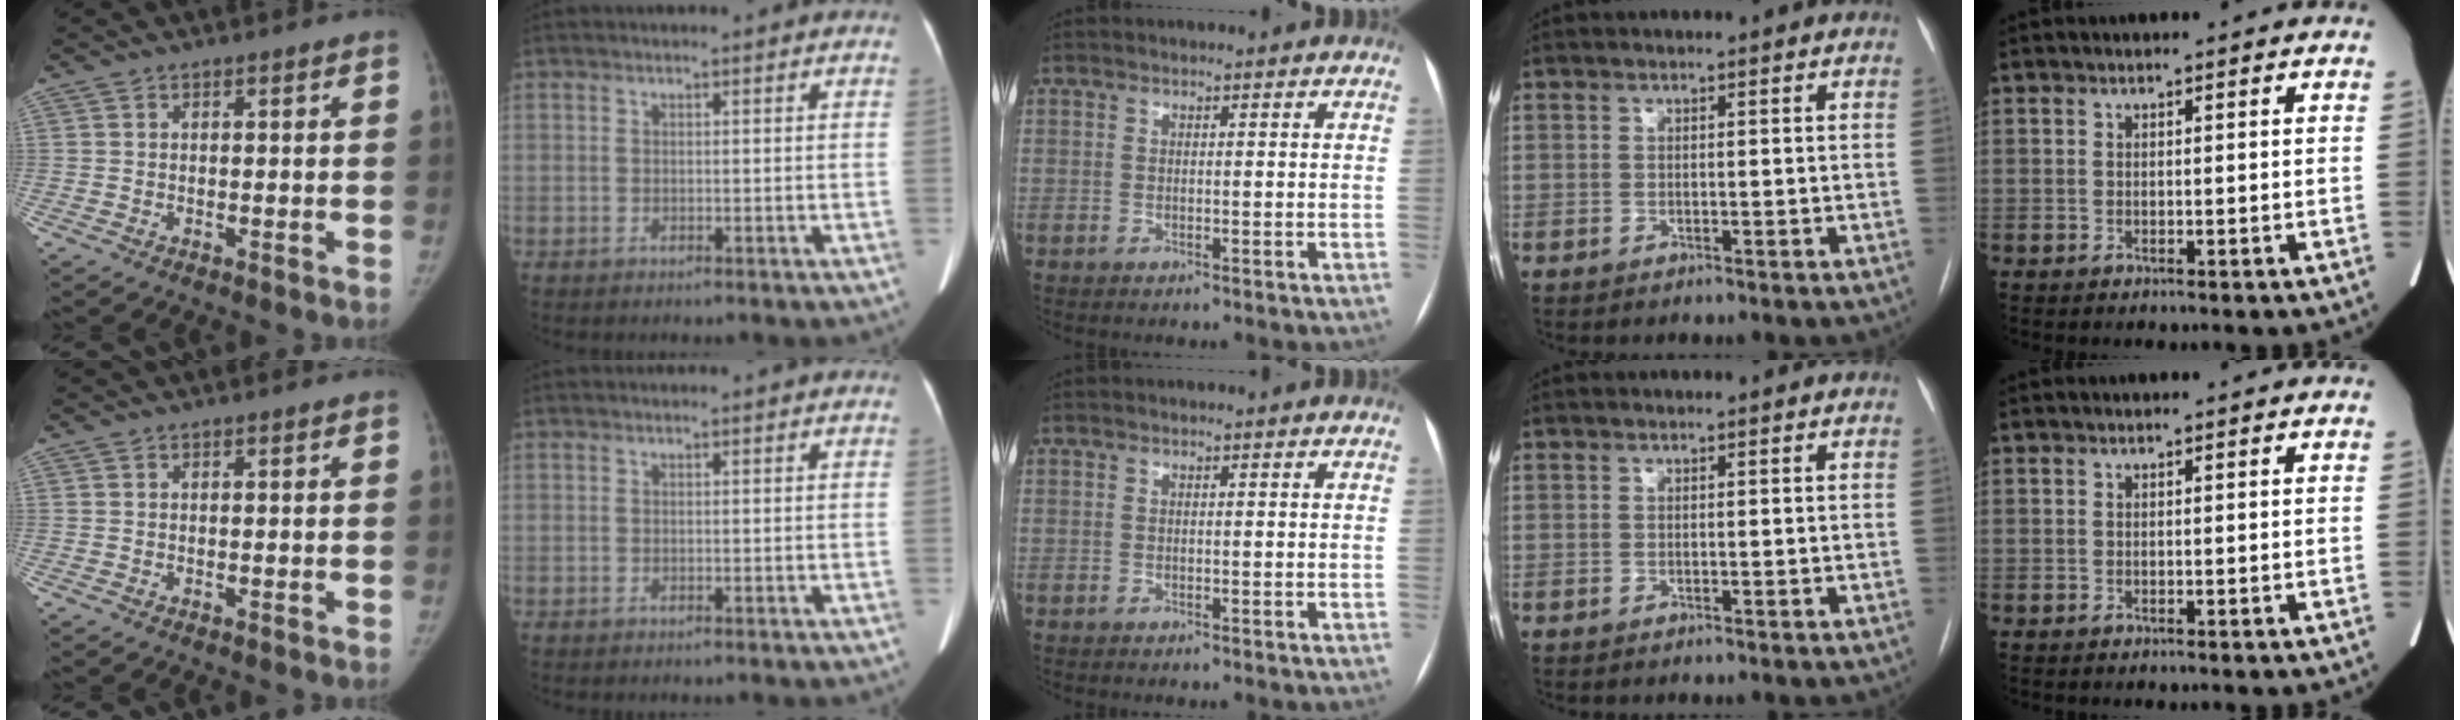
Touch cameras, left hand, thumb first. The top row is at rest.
{}